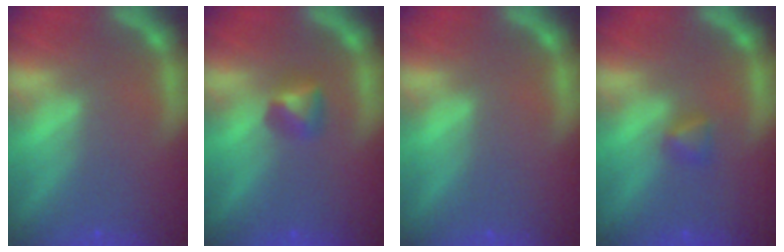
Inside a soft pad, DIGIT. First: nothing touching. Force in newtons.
{"total": 1.9}
{"total": 0.0}
{"total": 1.4}